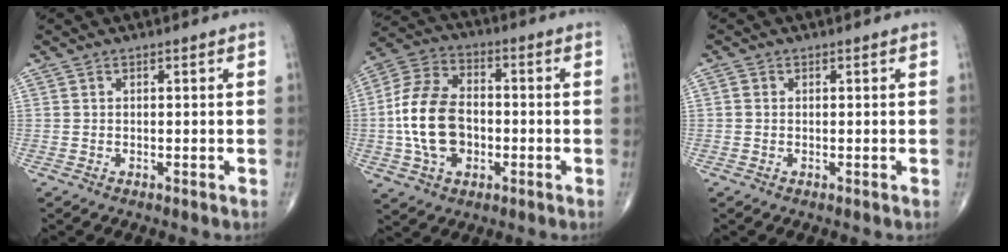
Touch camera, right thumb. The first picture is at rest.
{"total": 14.8, "force": [-1.9, 9.9, 10.9], "torque": [-0.202, 0.027, -0.037]}
{"total": 0.8, "force": [0.0, 0.7, 0.3], "torque": [-0.003, 0.001, -0.001]}